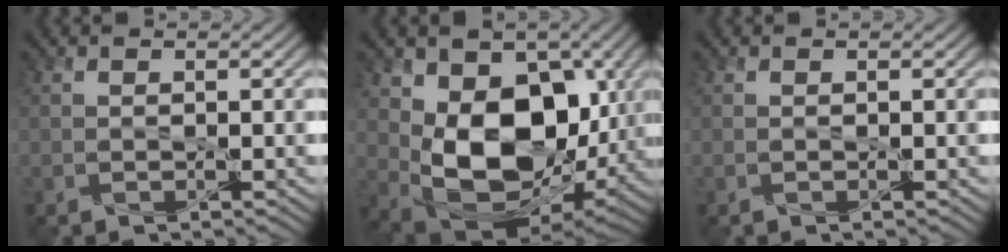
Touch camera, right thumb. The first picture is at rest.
{"total": 14.8, "force": [1.4, 10.0, 10.9], "torque": [-0.195, -0.030, 0.042]}
{"total": 0.0}